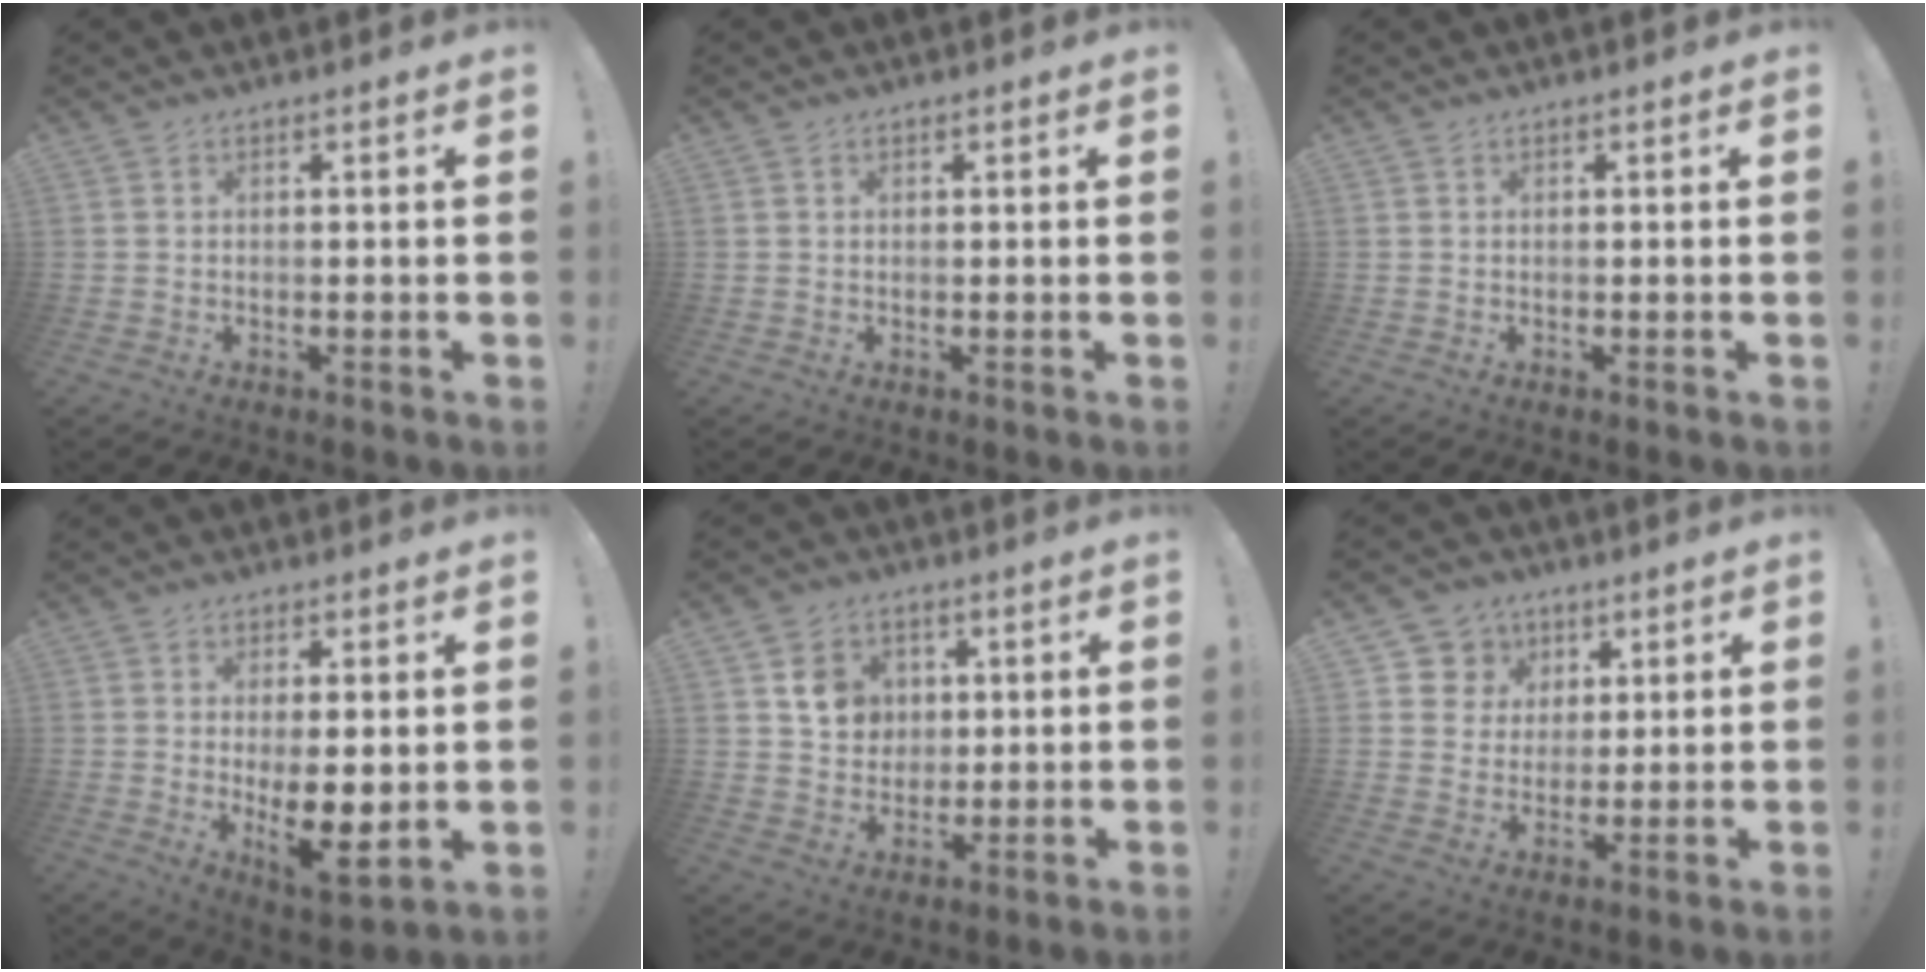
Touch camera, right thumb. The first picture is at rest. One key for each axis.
{"total": 0.0}
{"total": 0.0}
{"total": 12.0, "fx": -0.4, "fy": 4.8, "fz": 11.0, "tx": -0.170, "ty": -0.018, "tz": -0.001}
{"total": 8.7, "fx": 3.2, "fy": 7.7, "fz": 2.5, "tx": -0.023, "ty": -0.015, "tz": 0.063}
{"total": 8.2, "fx": 3.1, "fy": 7.4, "fz": 1.3, "tx": -0.014, "ty": -0.020, "tz": 0.066}